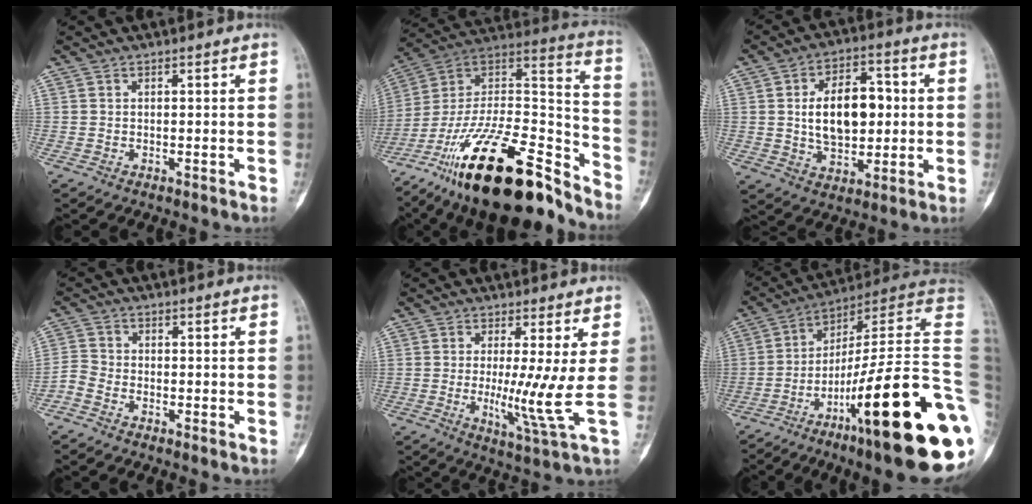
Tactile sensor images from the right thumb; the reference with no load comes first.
{"total": 32.1, "force": [-21.5, 10.9, 21.2], "torque": [-0.319, 0.082, -0.363]}
{"total": 14.1, "force": [1.1, 8.6, 11.1], "torque": [-0.149, 0.013, 0.022]}
{"total": 2.8, "force": [-1.9, 1.6, 1.3], "torque": [-0.028, 0.007, -0.049]}
{"total": 7.4, "force": [0.3, -0.4, 7.4], "torque": [-0.150, -0.033, 0.003]}
{"total": 32.1, "force": [-10.2, 5.1, 30.0], "torque": [-0.352, 0.064, -0.162]}